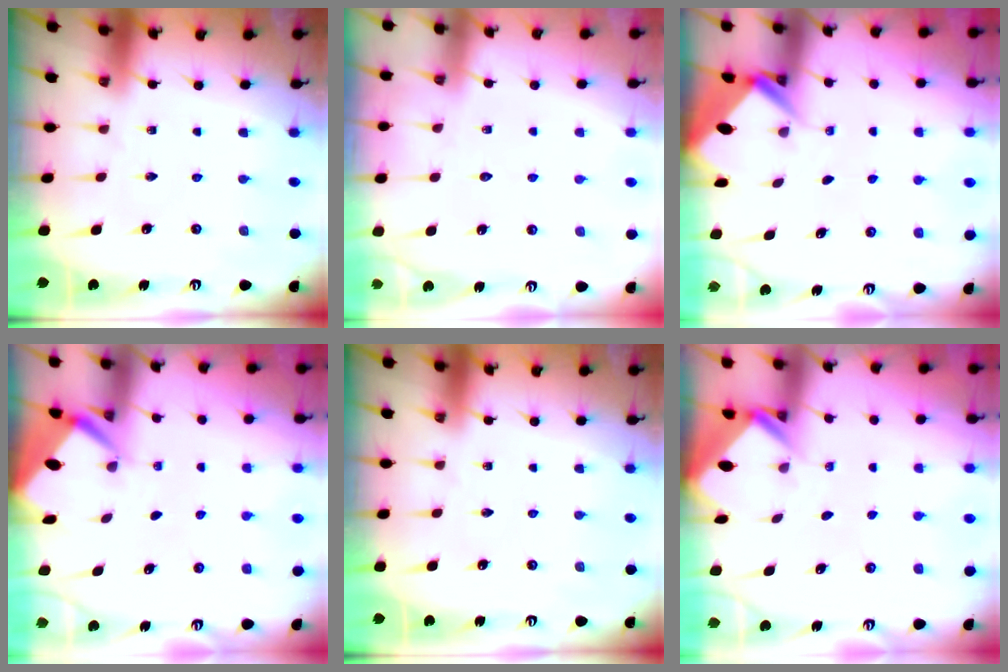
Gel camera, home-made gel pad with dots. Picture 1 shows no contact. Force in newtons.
{"total": 3.7, "press": 3.6, "slide": 0.4}
{"total": 2.7, "press": 2.7, "slide": 0.1}
{"total": 2.7, "press": 2.7, "slide": 0.2}
{"total": 0.0}
{"total": 2.7, "press": 2.7, "slide": 0.1}